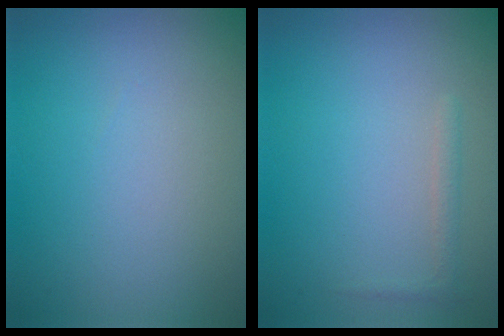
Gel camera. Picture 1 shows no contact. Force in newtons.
{"total": 0.8, "press": 0.8, "slide": 0.0}